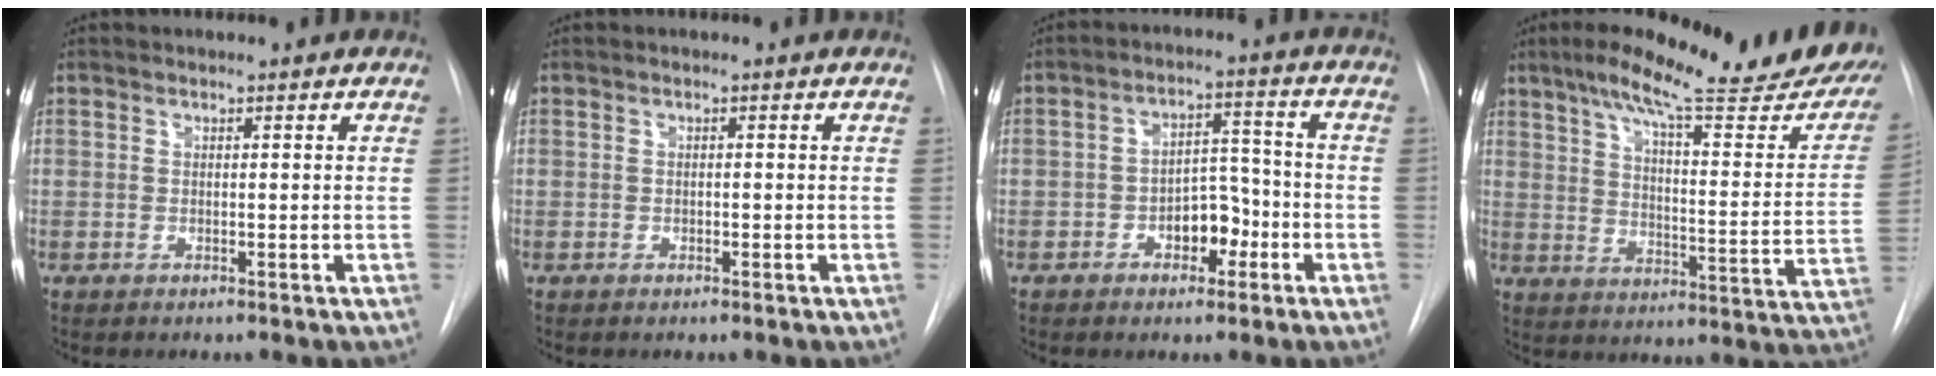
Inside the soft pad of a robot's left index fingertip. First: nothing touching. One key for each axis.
{"total": 0.9, "fx": -0.9, "fy": 0.1, "fz": 0.1, "tx": 0.001, "ty": -0.005, "tz": -0.015}
{"total": 6.4, "fx": -3.4, "fy": 3.4, "fz": 4.2, "tx": -0.059, "ty": 0.016, "tz": -0.052}
{"total": 27.0, "fx": 22.1, "fy": 3.0, "fz": 15.2, "tx": -0.220, "ty": -0.066, "tz": 0.278}